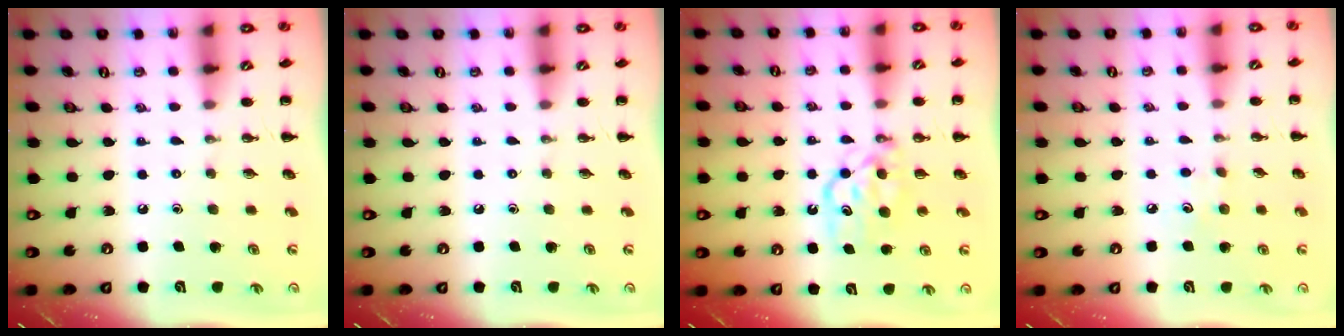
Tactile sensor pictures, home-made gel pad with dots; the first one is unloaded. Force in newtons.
{"total": 0.0}
{"total": 7.9, "press": 7.8, "slide": 1.1}
{"total": 4.6, "press": 4.5, "slide": 1.1}